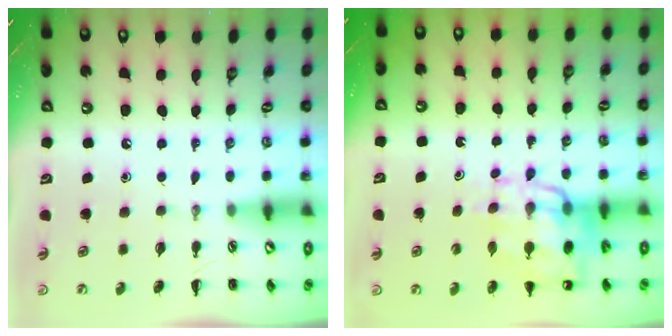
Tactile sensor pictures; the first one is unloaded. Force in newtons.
{"total": 16.4, "press": 15.9, "slide": 3.9}